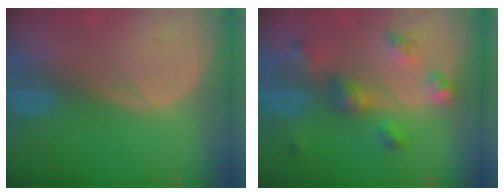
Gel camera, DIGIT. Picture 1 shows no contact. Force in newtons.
{"total": 6.0, "press": 5.8, "slide": 1.5}